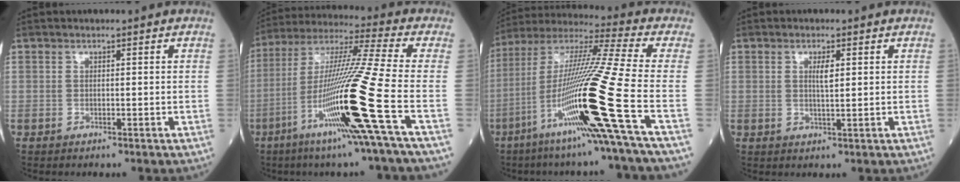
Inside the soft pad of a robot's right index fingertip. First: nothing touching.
{"total": 20.3, "force": [-7.3, -2.6, 18.8], "torque": [-0.388, -0.035, -0.147]}
{"total": 23.3, "force": [-8.8, -2.6, 21.5], "torque": [-0.419, -0.031, -0.171]}
{"total": 2.4, "force": [0.8, 0.3, 2.3], "torque": [-0.044, -0.001, 0.017]}